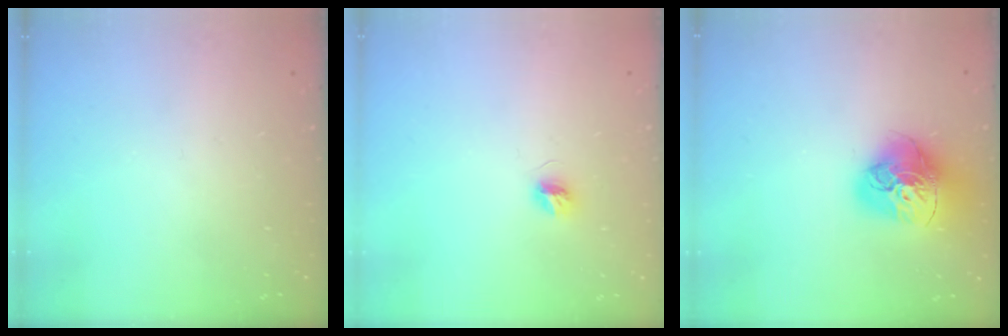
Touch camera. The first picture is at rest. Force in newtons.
{"total": 5.0, "press": 5.0, "slide": 0.6}
{"total": 17.4, "press": 17.3, "slide": 1.8}